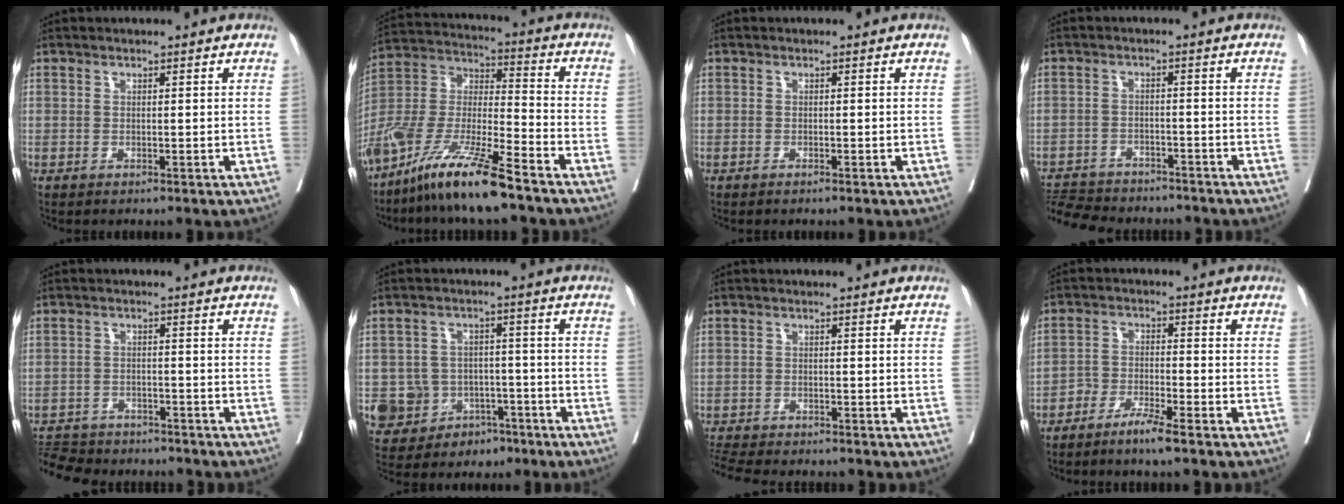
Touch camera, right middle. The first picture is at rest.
{"total": 16.7, "force": [-11.8, 1.5, 11.7], "torque": [-0.255, -0.032, -0.228]}
{"total": 0.7, "force": [-0.6, 0.0, 0.4], "torque": [-0.010, -0.001, -0.009]}
{"total": 12.0, "force": [-11.1, 3.1, 3.5], "torque": [-0.076, 0.001, -0.160]}
{"total": 10.9, "force": [-10.0, 3.3, 3.0], "torque": [-0.065, 0.000, -0.145]}
{"total": 7.7, "force": [-3.7, 6.7, 1.2], "torque": [-0.019, 0.015, -0.047]}
{"total": 8.2, "force": [-7.6, 0.8, 3.1], "torque": [-0.049, -0.011, -0.122]}
{"total": 4.4, "force": [-3.5, 0.2, 2.7], "torque": [-0.049, -0.004, -0.072]}